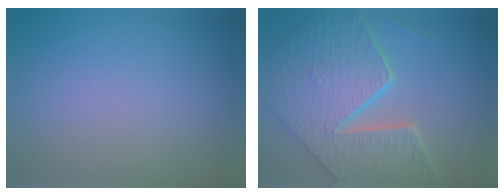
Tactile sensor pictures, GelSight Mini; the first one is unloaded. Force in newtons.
{"total": 9.2, "press": 6.7, "slide": 6.3}